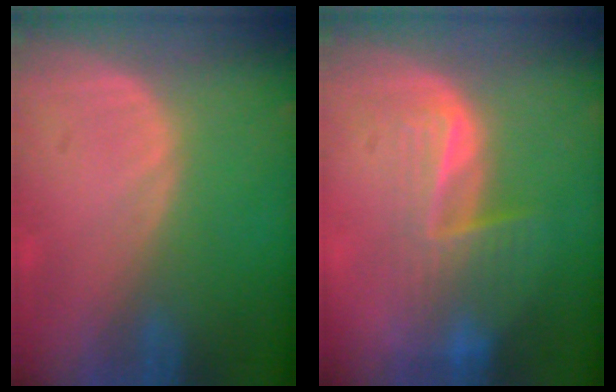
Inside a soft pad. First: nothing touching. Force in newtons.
{"total": 6.7, "press": 6.3, "slide": 2.3}